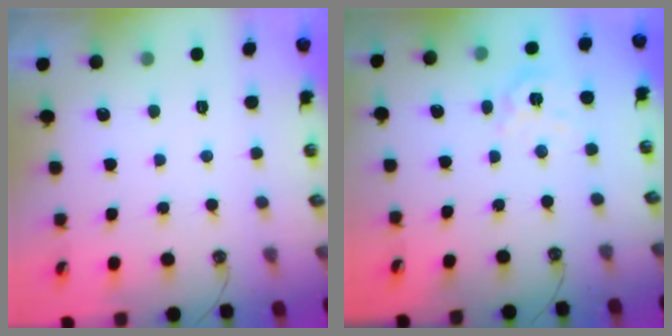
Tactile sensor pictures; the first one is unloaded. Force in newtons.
{"total": 6.3, "press": 6.3, "slide": 0.4}